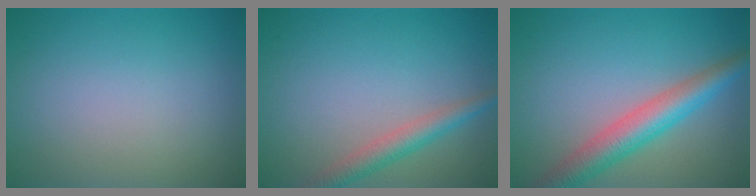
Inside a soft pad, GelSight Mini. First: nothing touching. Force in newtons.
{"total": 2.9, "press": 2.9, "slide": 0.1}
{"total": 5.3, "press": 5.3, "slide": 0.2}